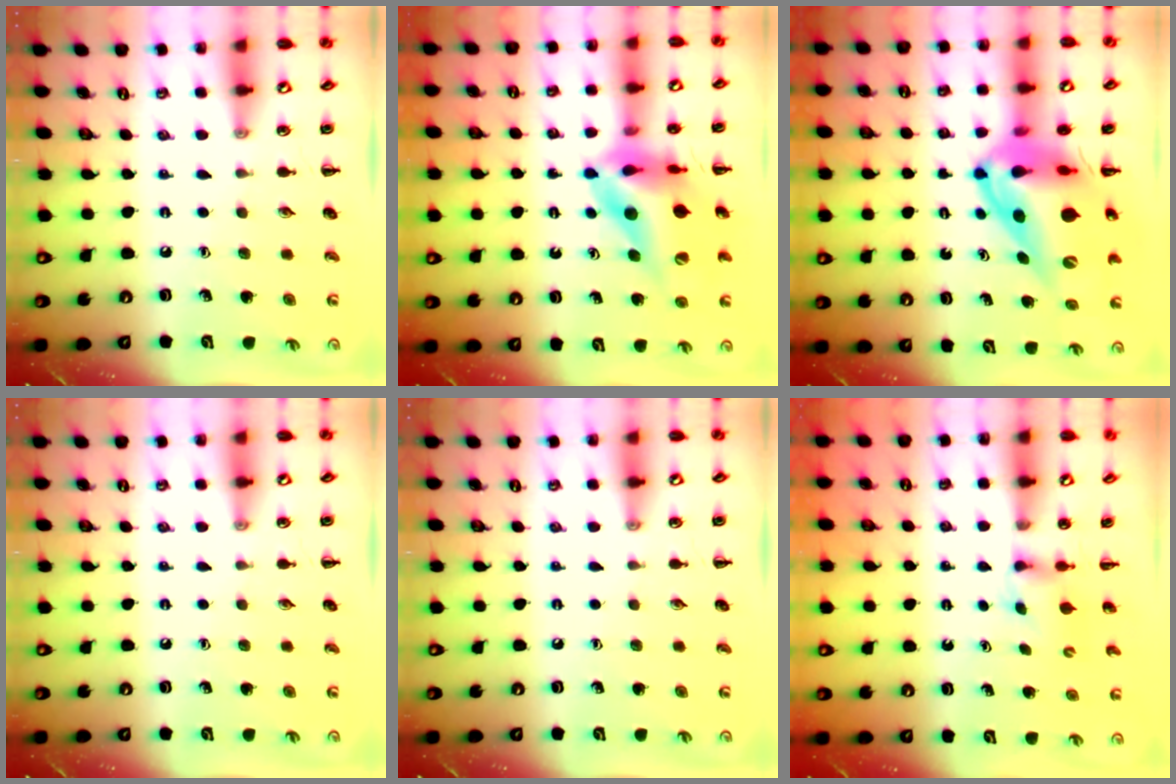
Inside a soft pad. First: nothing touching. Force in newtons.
{"total": 15.3, "press": 14.5, "slide": 4.9}
{"total": 16.4, "press": 15.7, "slide": 4.4}
{"total": 0.0}
{"total": 0.0}
{"total": 2.2, "press": 1.9, "slide": 1.0}